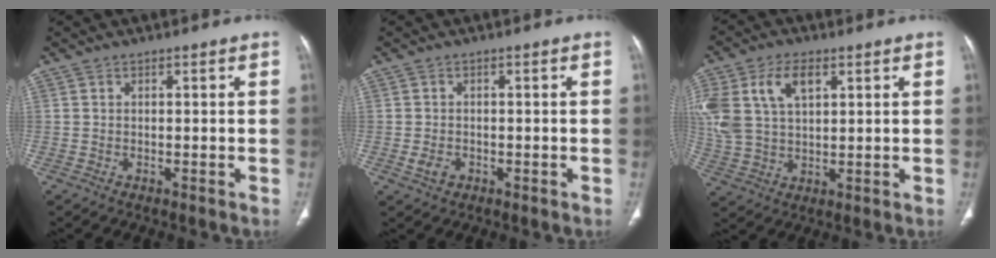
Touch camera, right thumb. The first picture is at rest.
{"total": 2.3, "force": [-0.7, 1.8, 1.3], "torque": [-0.023, 0.003, -0.008]}
{"total": 13.6, "force": [4.9, 8.2, 9.7], "torque": [-0.215, 0.002, 0.102]}